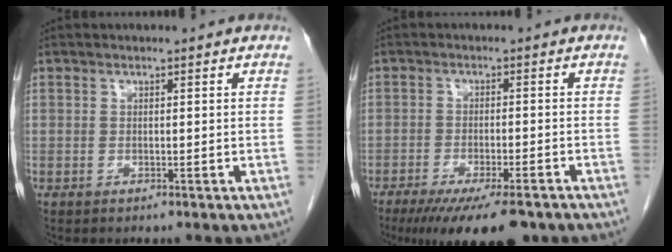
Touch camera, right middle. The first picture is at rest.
{"total": 12.6, "force": [-9.4, 2.5, 8.0], "torque": [-0.106, -0.019, -0.142]}